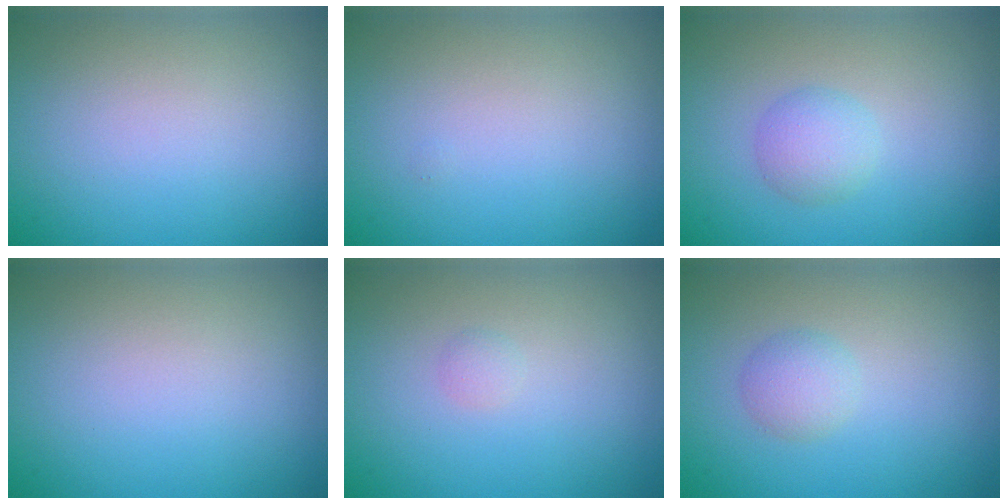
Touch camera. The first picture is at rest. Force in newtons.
{"total": 0.0}
{"total": 2.1, "press": 2.1, "slide": 0.1}
{"total": 0.0}
{"total": 0.6, "press": 0.6, "slide": 0.0}
{"total": 1.8, "press": 1.8, "slide": 0.1}